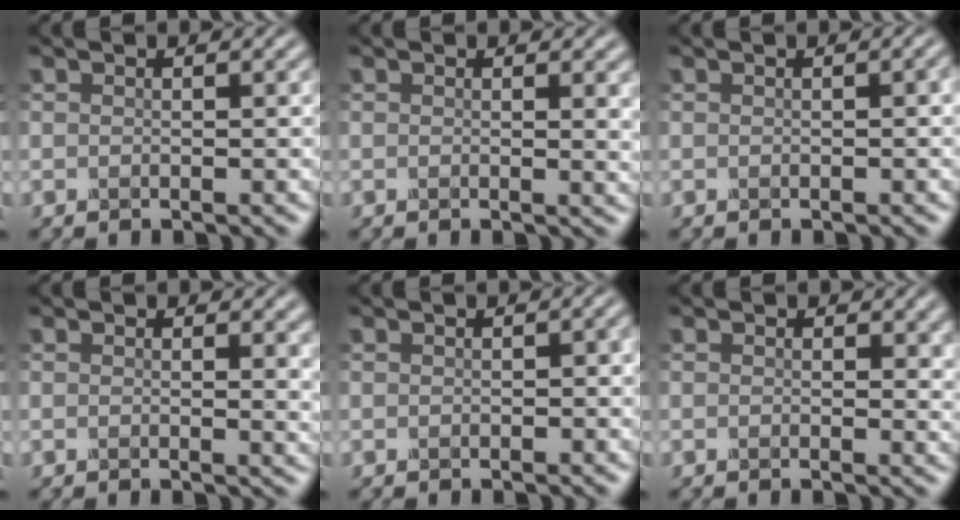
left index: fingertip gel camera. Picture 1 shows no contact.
{"total": 2.0, "force": [0.2, 0.8, 1.8], "torque": [-0.027, -0.005, 0.001]}
{"total": 1.5, "force": [-0.2, 0.8, 1.3], "torque": [-0.002, 0.008, -0.011]}
{"total": 2.4, "force": [0.2, 1.0, 2.1], "torque": [-0.031, -0.005, 0.000]}
{"total": 0.9, "force": [-0.4, 0.3, 0.7], "torque": [-0.006, 0.005, -0.004]}
{"total": 1.9, "force": [0.2, 1.1, 1.5], "torque": [-0.026, -0.004, 0.002]}